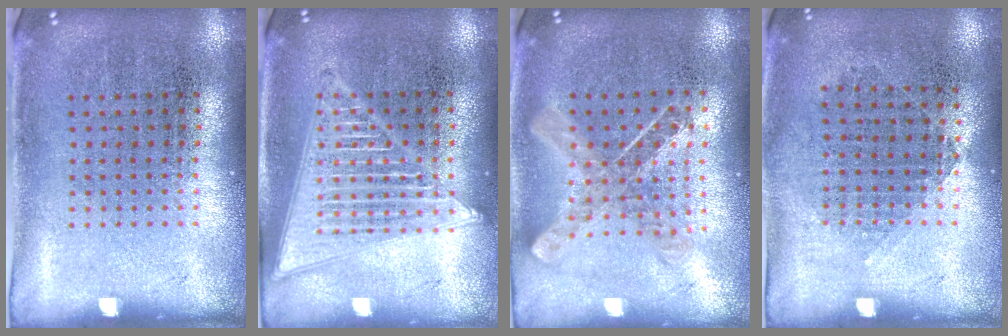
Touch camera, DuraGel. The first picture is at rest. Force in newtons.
{"total": 2.2, "press": 2.2, "slide": 0.3}
{"total": 1.0, "press": 0.9, "slide": 0.1}
{"total": 0.9, "press": 0.8, "slide": 0.4}